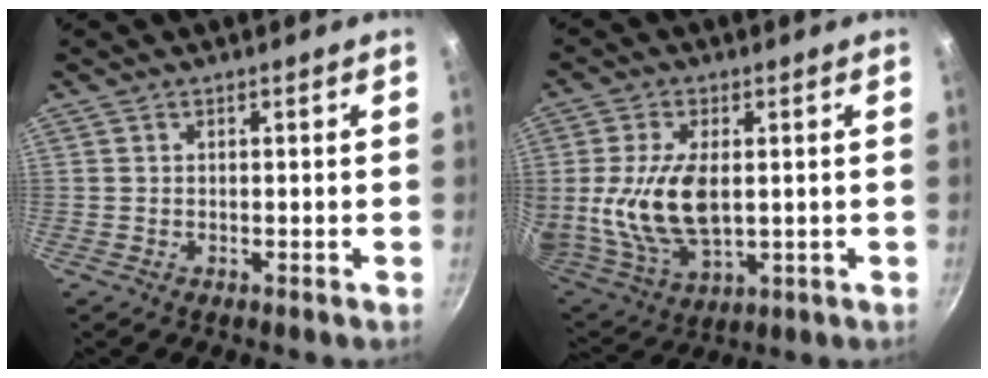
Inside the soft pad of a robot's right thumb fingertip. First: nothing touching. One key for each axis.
{"total": 15.3, "fx": 1.0, "fy": 8.6, "fz": 12.7, "tx": -0.243, "ty": -0.020, "tz": 0.030}